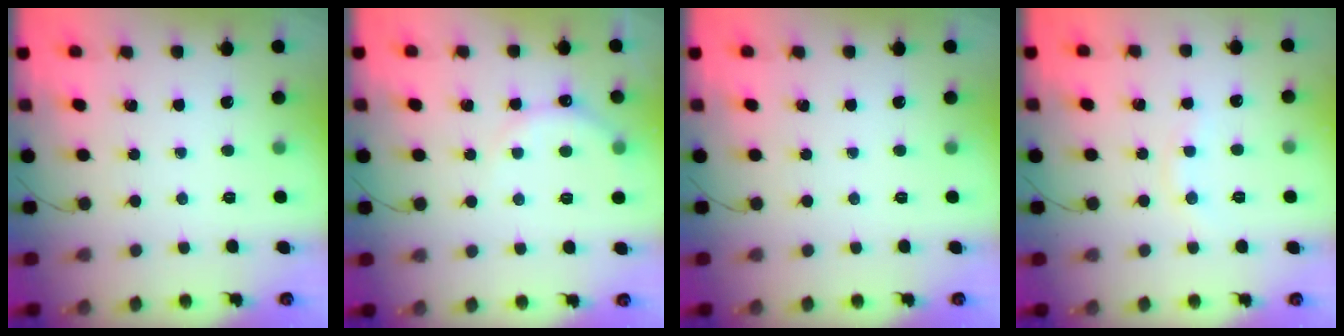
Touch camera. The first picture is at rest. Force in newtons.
{"total": 6.9, "press": 6.8, "slide": 1.4}
{"total": 0.0}
{"total": 4.1, "press": 3.9, "slide": 1.3}